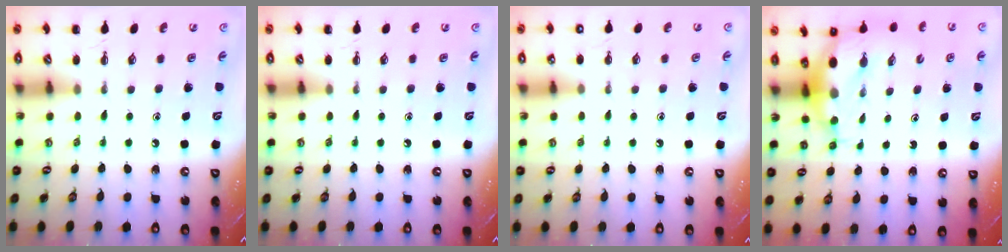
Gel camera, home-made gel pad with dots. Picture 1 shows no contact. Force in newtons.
{"total": 0.0}
{"total": 1.3, "press": 1.3, "slide": 0.1}
{"total": 7.1, "press": 6.9, "slide": 1.7}